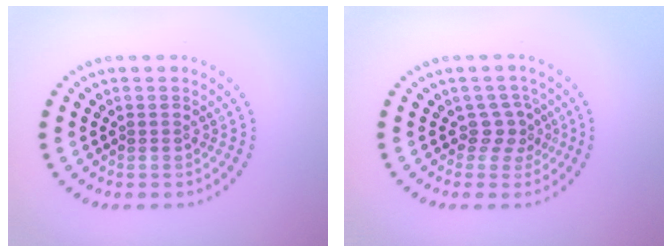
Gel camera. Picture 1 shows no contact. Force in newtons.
{"total": 2.1, "press": 1.4, "slide": 1.6}